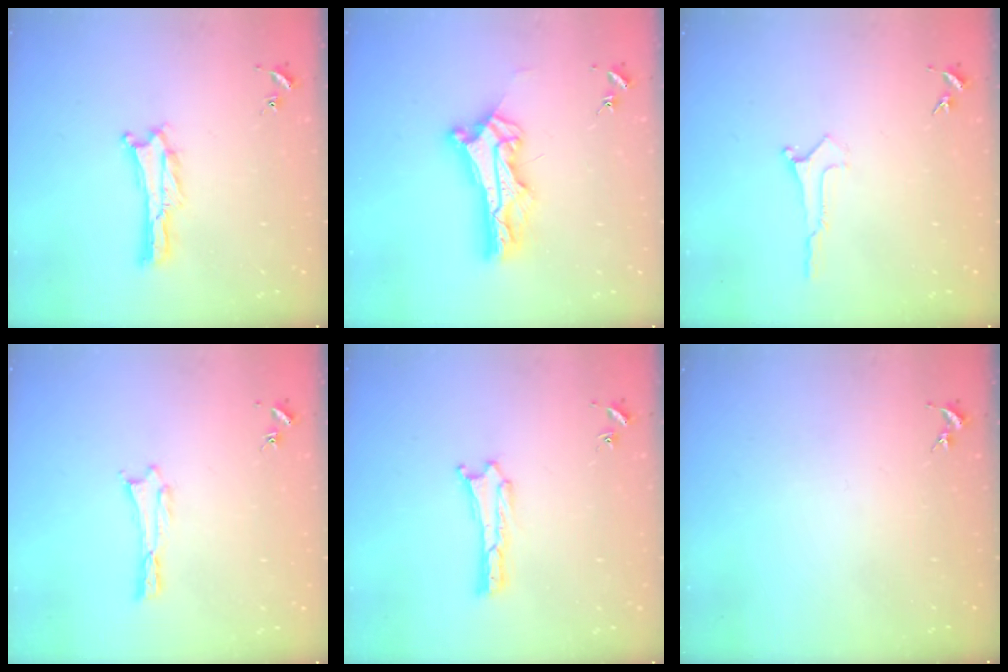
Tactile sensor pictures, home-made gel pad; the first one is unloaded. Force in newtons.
{"total": 9.7, "press": 9.7, "slide": 0.8}
{"total": 0.0}
{"total": 0.0}
{"total": 0.0}
{"total": 0.0}